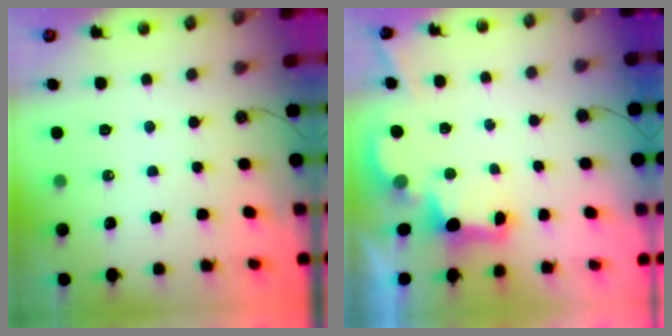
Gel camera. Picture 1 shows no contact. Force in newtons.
{"total": 2.9, "press": 2.8, "slide": 0.9}